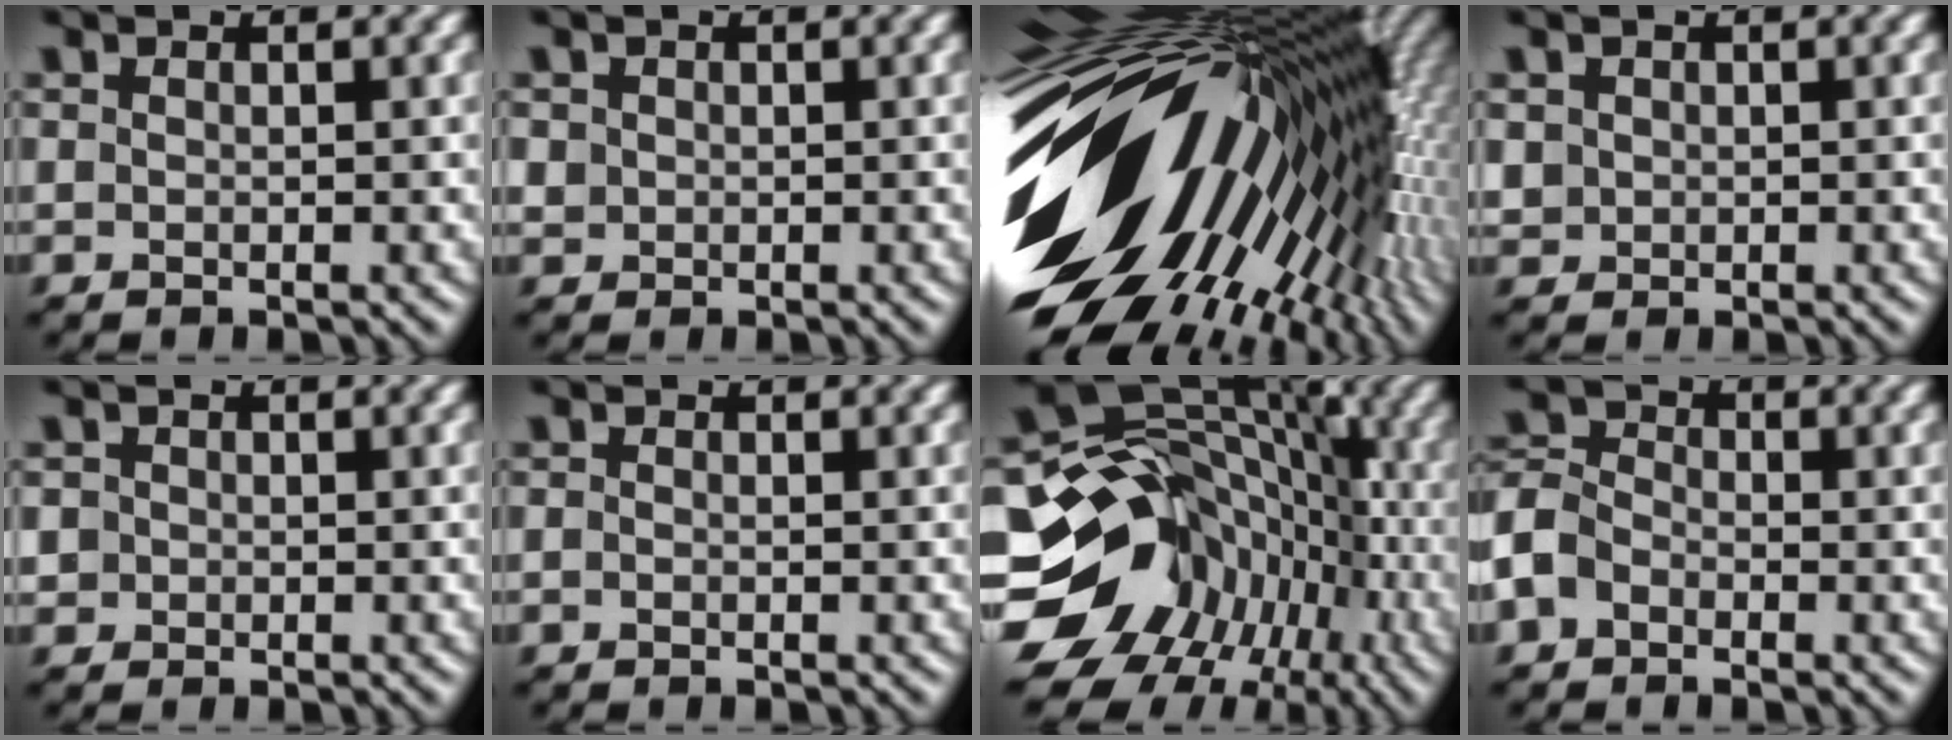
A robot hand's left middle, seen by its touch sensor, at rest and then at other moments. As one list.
[{"total": 0.9, "force": [0.0, 0.8, 0.1], "torque": [0.000, -0.004, 0.003]}, {"total": 19.6, "force": [-1.2, 11.2, 16.0], "torque": [-0.244, -0.022, -0.027]}, {"total": 1.3, "force": [0.1, 1.3, 0.2], "torque": [-0.005, -0.005, 0.008]}, {"total": 1.1, "force": [-0.1, 1.1, 0.0], "torque": [0.004, -0.002, 0.000]}, {"total": 0.0}, {"total": 15.0, "force": [-6.8, 11.6, 6.8], "torque": [-0.132, 0.010, -0.120]}, {"total": 4.6, "force": [-2.5, 3.3, 1.9], "torque": [-0.032, 0.000, -0.069]}]